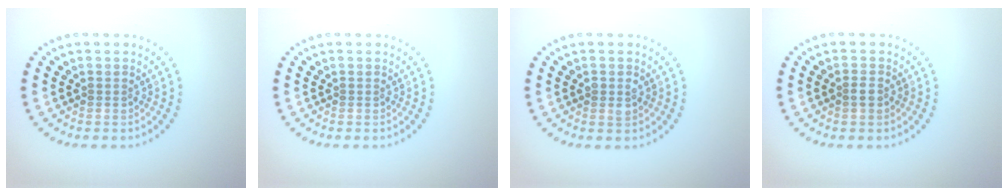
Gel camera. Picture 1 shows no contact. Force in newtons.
{"total": 0.0}
{"total": 1.1, "press": 1.1, "slide": 0.0}
{"total": 1.0, "press": 1.0, "slide": 0.4}